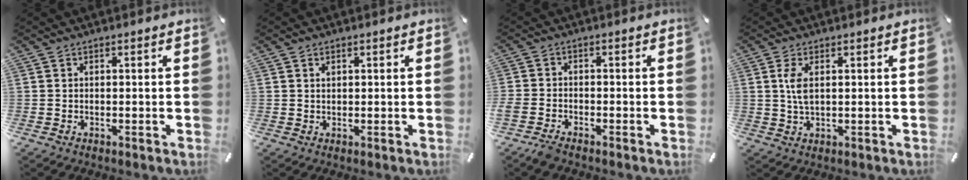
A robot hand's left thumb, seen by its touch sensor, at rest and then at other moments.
{"total": 1.2, "force": [0.5, 0.9, 0.5], "torque": [-0.011, 0.004, 0.009]}
{"total": 3.0, "force": [-2.6, 1.1, 1.0], "torque": [-0.030, 0.010, -0.053]}
{"total": 3.3, "force": [0.9, 1.4, 2.9], "torque": [-0.069, 0.004, 0.011]}